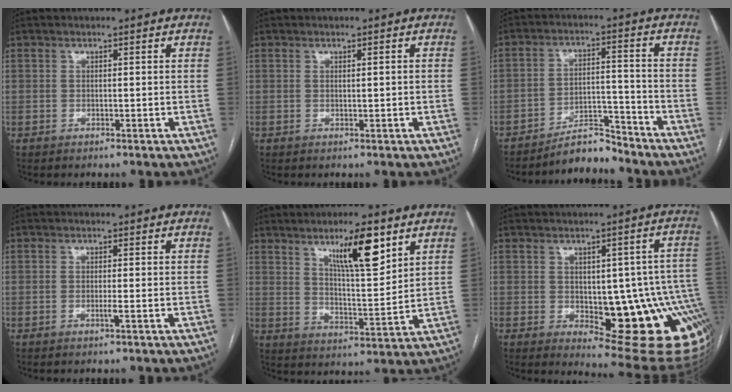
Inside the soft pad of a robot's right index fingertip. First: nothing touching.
{"total": 0.8, "force": [0.0, 0.0, 0.8], "torque": [-0.016, 0.000, 0.003]}
{"total": 6.1, "force": [-5.9, 1.0, 1.1], "torque": [-0.014, 0.018, -0.100]}
{"total": 0.9, "force": [-0.3, -0.2, 0.9], "torque": [-0.017, -0.001, -0.007]}
{"total": 10.6, "force": [6.2, 1.7, 8.4], "torque": [-0.141, -0.005, 0.104]}
{"total": 18.8, "force": [-4.6, 6.8, 16.9], "torque": [-0.116, 0.022, -0.035]}